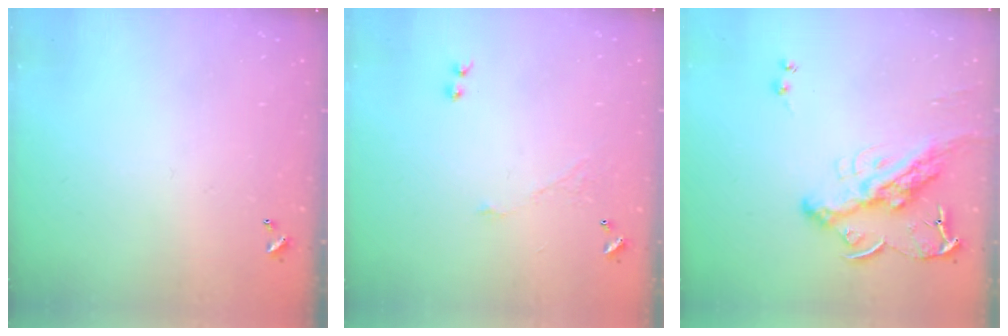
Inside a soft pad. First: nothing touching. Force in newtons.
{"total": 3.6, "press": 3.5, "slide": 0.8}
{"total": 14.6, "press": 14.6, "slide": 1.6}